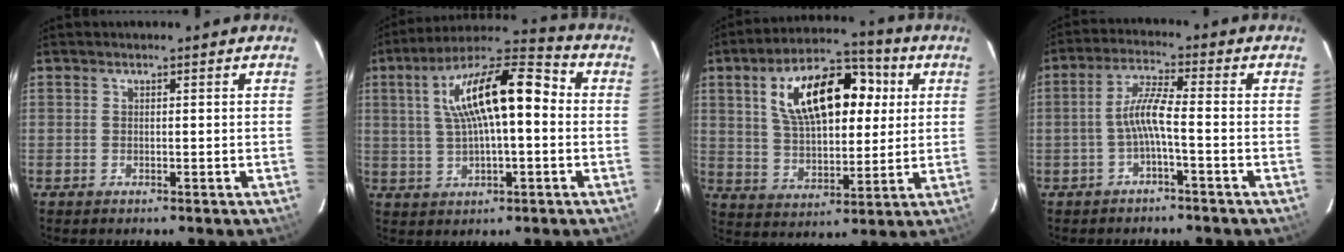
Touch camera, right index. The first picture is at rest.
{"total": 15.9, "force": [2.0, 5.2, 14.9], "torque": [-0.260, 0.033, 0.028]}
{"total": 18.0, "force": [5.5, 9.3, 14.4], "torque": [-0.255, 0.035, 0.094]}
{"total": 5.0, "force": [-1.9, 0.1, 4.7], "torque": [-0.104, 0.012, -0.035]}